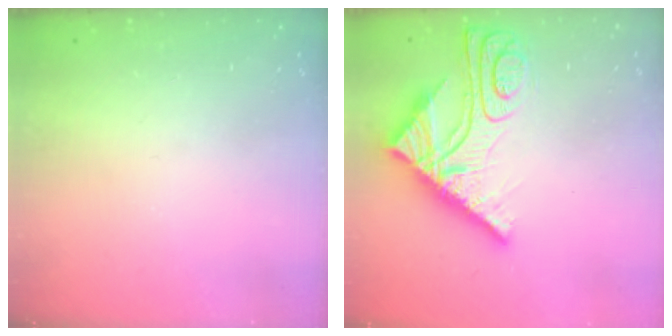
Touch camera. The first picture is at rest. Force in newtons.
{"total": 13.8, "press": 13.7, "slide": 1.7}